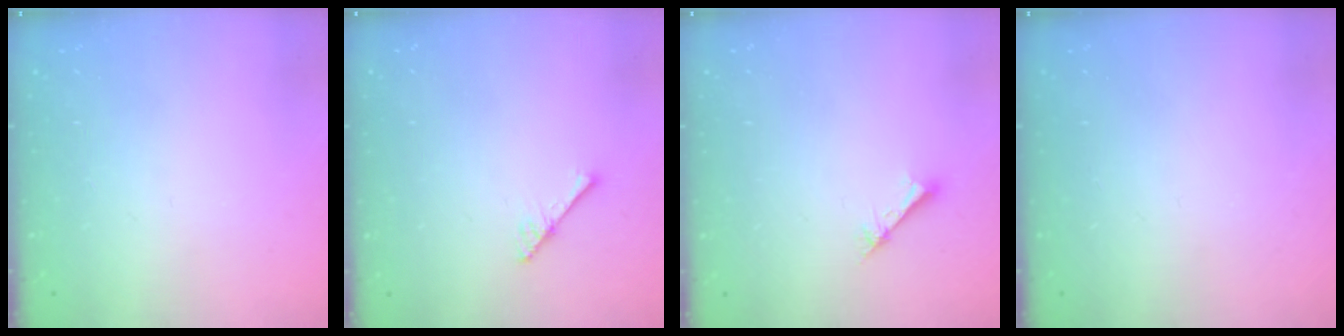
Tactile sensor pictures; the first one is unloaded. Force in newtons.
{"total": 3.0, "press": 3.0, "slide": 0.3}
{"total": 1.5, "press": 1.5, "slide": 0.1}
{"total": 0.0}